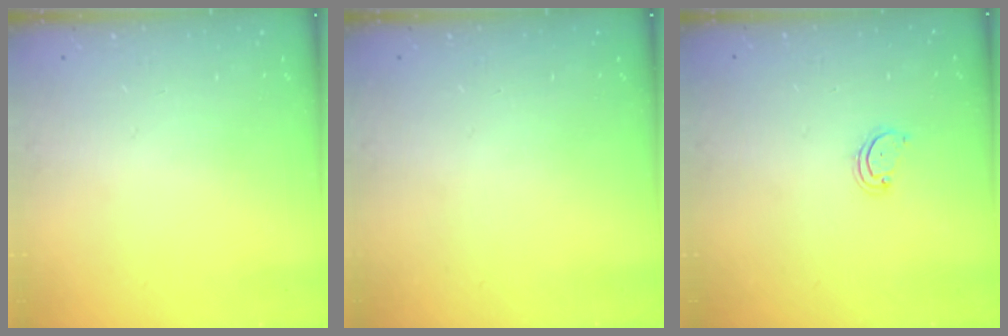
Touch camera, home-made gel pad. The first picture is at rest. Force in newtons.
{"total": 0.0}
{"total": 2.5, "press": 2.5, "slide": 0.2}